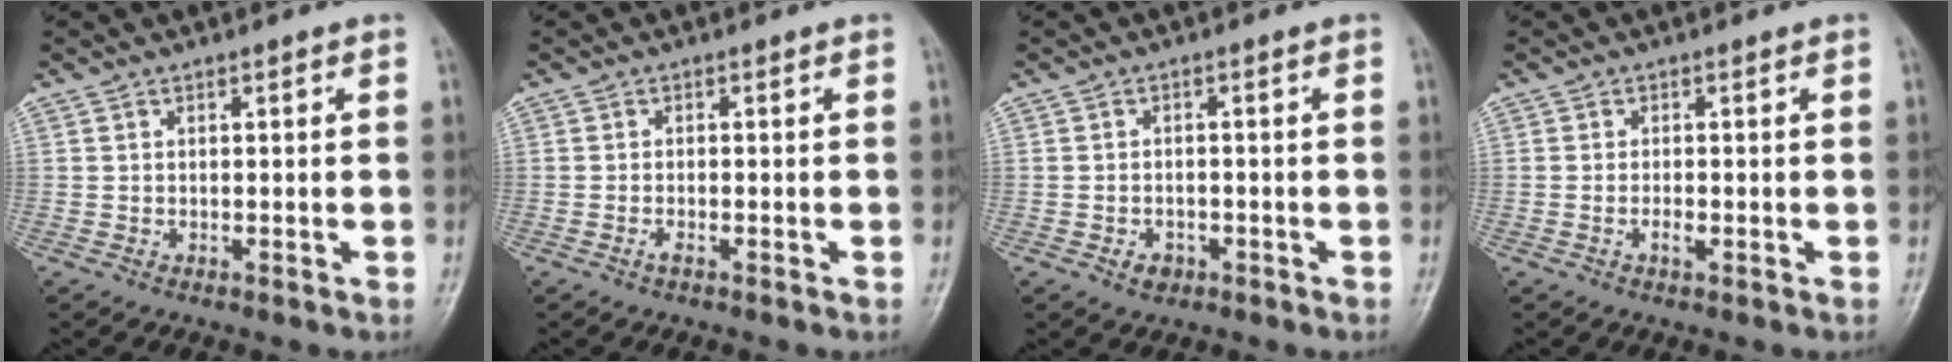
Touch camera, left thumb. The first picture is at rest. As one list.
[{"total": 1.0, "force": [-0.6, 0.1, 0.7], "torque": [-0.015, 0.005, -0.010]}, {"total": 2.4, "force": [-1.2, 1.8, 1.2], "torque": [-0.012, 0.009, -0.013]}, {"total": 1.5, "force": [-0.5, 0.5, 1.3], "torque": [-0.024, 0.004, -0.008]}]